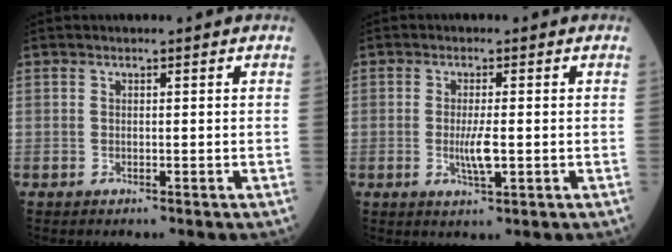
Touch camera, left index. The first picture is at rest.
{"total": 3.4, "force": [-0.6, 0.6, 3.3], "torque": [-0.070, -0.008, -0.010]}